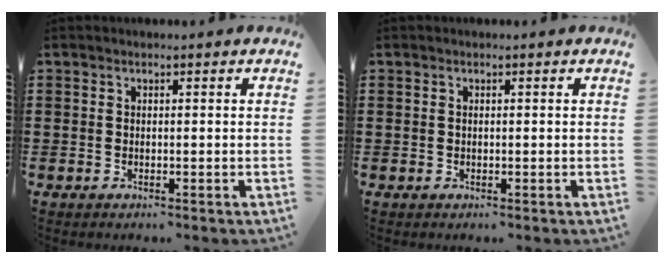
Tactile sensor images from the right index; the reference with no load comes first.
{"total": 0.0}